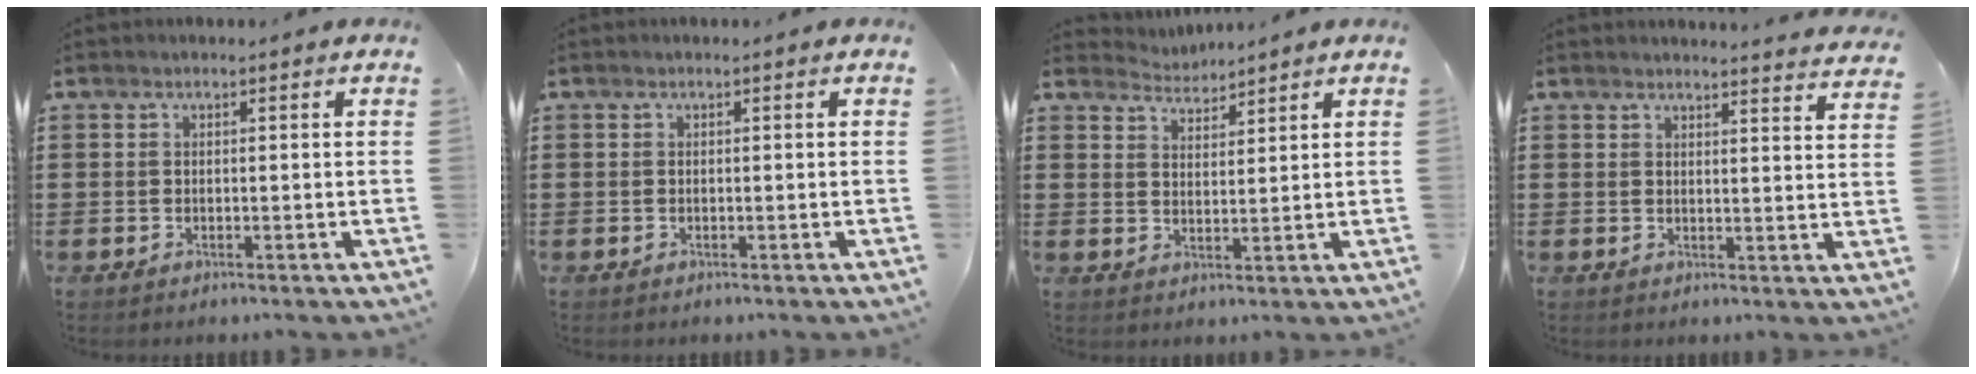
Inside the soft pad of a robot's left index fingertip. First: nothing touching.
{"total": 0.0}
{"total": 3.0, "force": [3.0, 0.0, -0.5], "torque": [0.001, -0.011, 0.055]}
{"total": 3.1, "force": [3.0, -0.5, 0.3], "torque": [-0.010, -0.019, 0.054]}